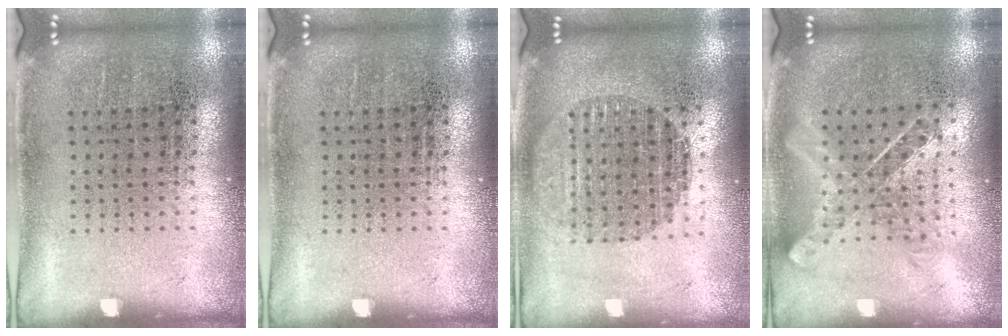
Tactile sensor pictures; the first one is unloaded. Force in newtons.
{"total": 0.0}
{"total": 1.7, "press": 1.5, "slide": 0.8}
{"total": 0.9, "press": 0.9, "slide": 0.0}